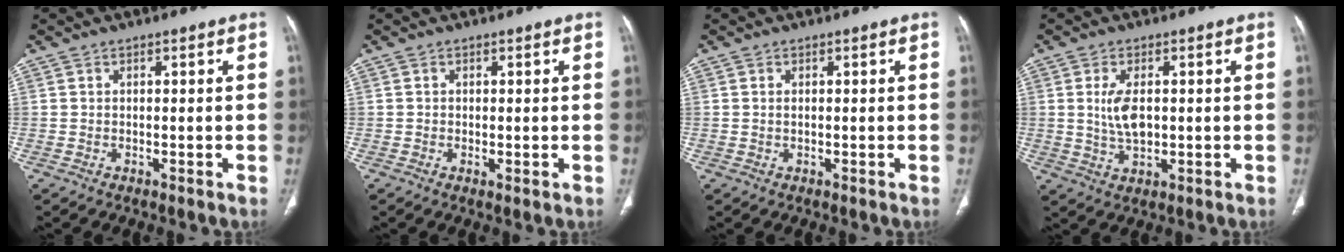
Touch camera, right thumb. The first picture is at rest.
{"total": 0.9, "force": [-0.2, 0.3, 0.8], "torque": [-0.017, -0.004, -0.003]}
{"total": 0.5, "force": [0.1, 0.2, 0.5], "torque": [-0.012, 0.000, 0.002]}
{"total": 5.8, "force": [0.6, 3.0, 4.9], "torque": [-0.098, -0.006, 0.015]}